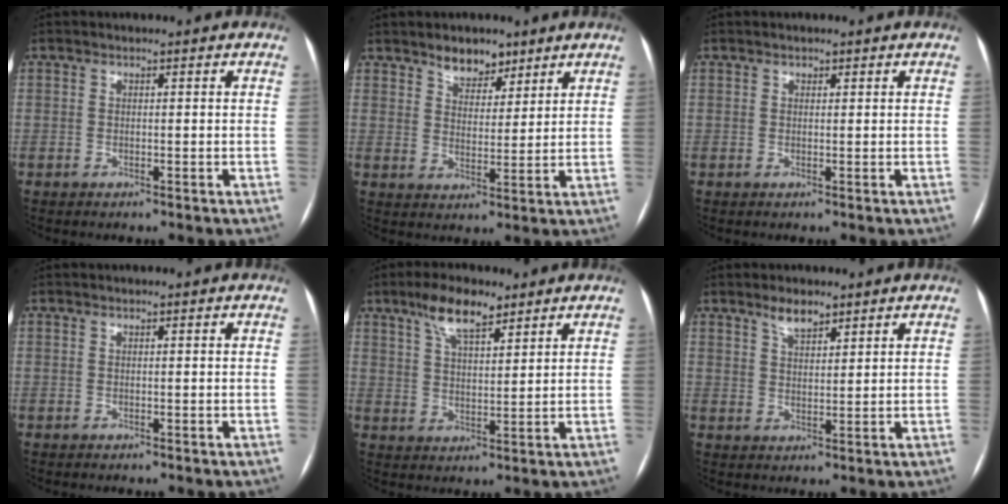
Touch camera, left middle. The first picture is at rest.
{"total": 5.4, "force": [4.1, 2.9, 2.0], "torque": [-0.026, 0.001, 0.071]}
{"total": 0.7, "force": [0.4, 0.5, 0.2], "torque": [-0.001, -0.003, 0.004]}
{"total": 0.0}
{"total": 7.4, "force": [5.1, 2.3, 4.8], "torque": [-0.095, 0.010, 0.095]}
{"total": 3.6, "force": [2.8, 1.3, 1.9], "torque": [-0.037, 0.003, 0.051]}